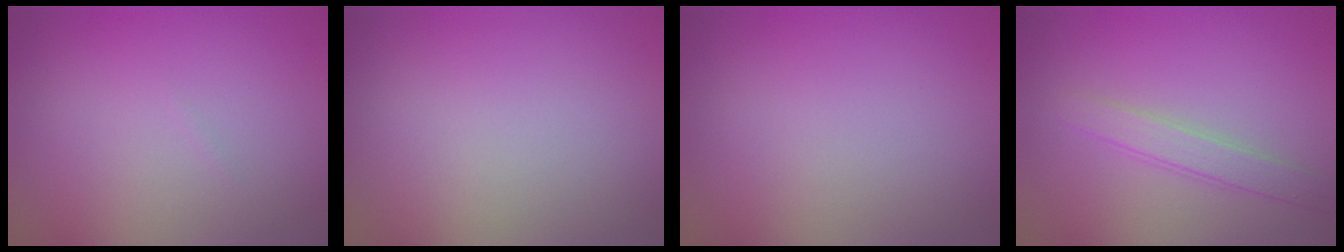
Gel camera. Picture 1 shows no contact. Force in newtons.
{"total": 0.0}
{"total": 0.0}
{"total": 2.0, "press": 2.0, "slide": 0.1}